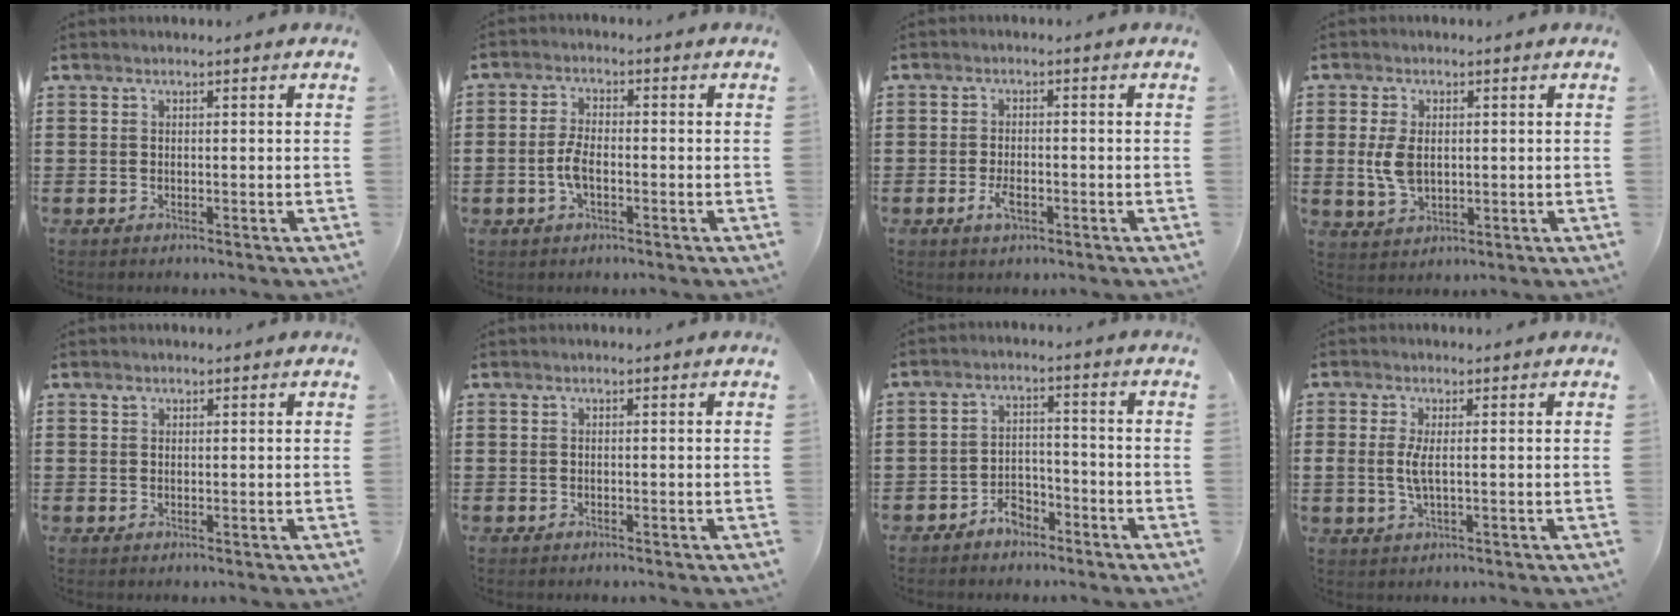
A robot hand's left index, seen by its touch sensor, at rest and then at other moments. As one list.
[{"total": 4.1, "force": [-1.0, 1.8, 3.6], "torque": [-0.085, -0.001, -0.024]}, {"total": 3.1, "force": [-1.2, 1.3, 2.5], "torque": [-0.059, -0.004, -0.026]}, {"total": 5.5, "force": [0.5, 3.3, 4.3], "torque": [-0.117, -0.002, 0.001]}, {"total": 0.7, "force": [0.5, 0.5, 0.2], "torque": [-0.006, 0.001, 0.010]}, {"total": 0.0}, {"total": 3.9, "force": [-3.3, 1.7, 1.1], "torque": [-0.022, 0.011, -0.066]}, {"total": 3.3, "force": [0.1, 1.0, 3.1], "torque": [-0.082, -0.006, -0.006]}]